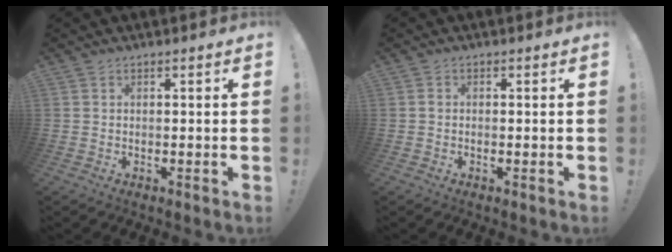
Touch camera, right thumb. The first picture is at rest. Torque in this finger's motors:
{"motor_torque": [-0.37, 0.31, 0.21, -0.28, 0.00]}